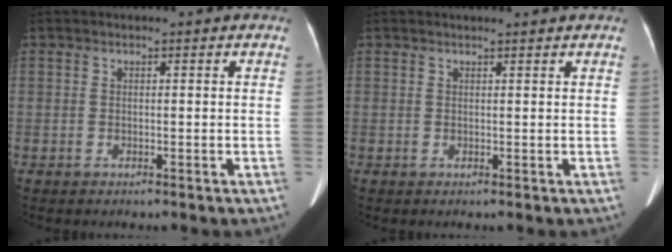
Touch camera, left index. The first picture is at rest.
{"total": 2.2, "force": [2.0, -0.1, 0.8], "torque": [-0.009, 0.008, 0.026]}